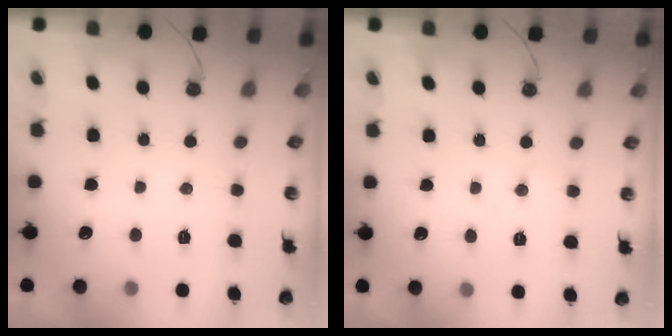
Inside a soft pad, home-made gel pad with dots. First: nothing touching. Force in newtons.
{"total": 5.8, "press": 5.7, "slide": 0.9}